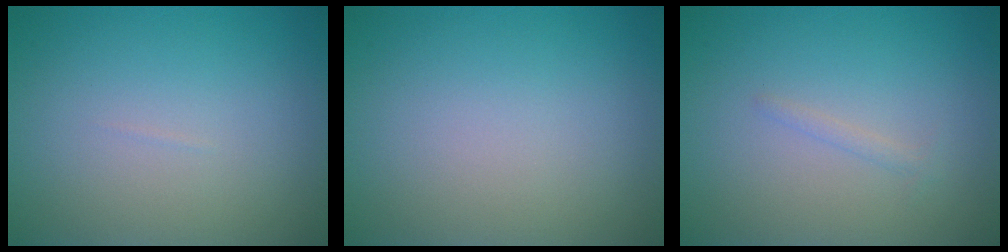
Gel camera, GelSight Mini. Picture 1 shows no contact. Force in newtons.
{"total": 0.0}
{"total": 0.7, "press": 0.7, "slide": 0.1}